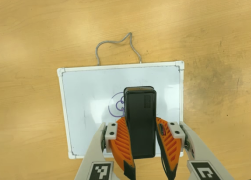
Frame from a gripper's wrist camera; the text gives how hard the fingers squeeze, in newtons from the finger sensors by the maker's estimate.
{"total": 8.6, "left": 7.3, "right": 10.0}